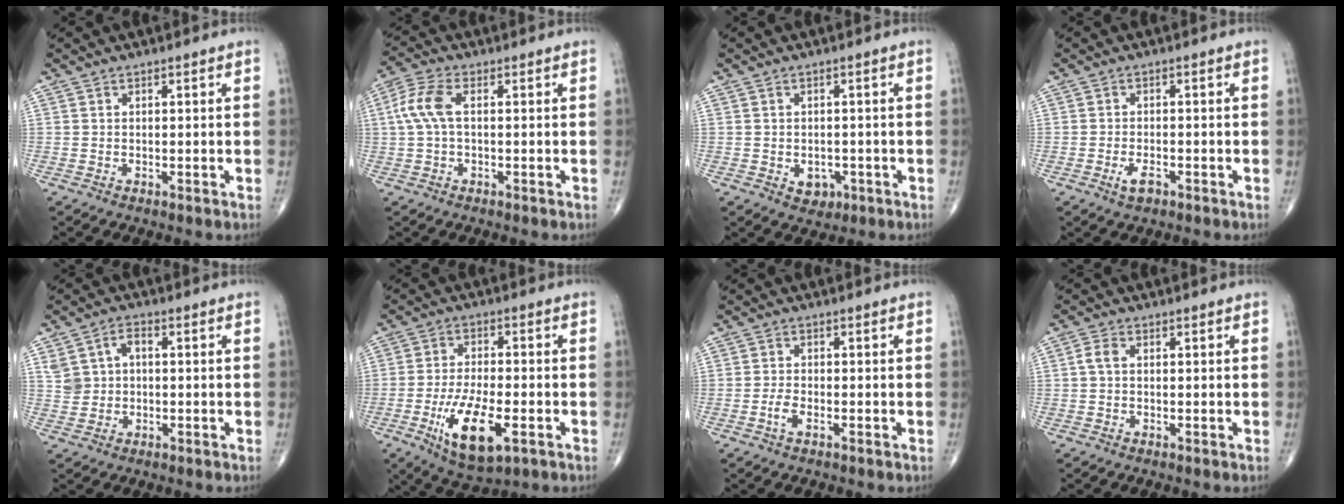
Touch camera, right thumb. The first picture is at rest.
{"total": 6.2, "force": [0.7, 2.8, 5.5], "torque": [-0.142, 0.017, 0.010]}
{"total": 3.3, "force": [-1.1, 2.5, 1.8], "torque": [-0.011, 0.003, -0.006]}
{"total": 2.7, "force": [-1.4, 1.2, 1.9], "torque": [-0.037, 0.001, -0.024]}
{"total": 5.3, "force": [0.8, 4.1, 3.3], "torque": [-0.047, 0.012, 0.017]}
{"total": 12.7, "force": [-4.5, 4.9, 10.8], "torque": [-0.195, 0.000, -0.071]}
{"total": 2.3, "force": [-1.0, 0.9, 1.9], "torque": [-0.043, 0.006, -0.020]}
{"total": 2.0, "force": [0.2, 1.2, 1.5], "torque": [-0.033, 0.005, 0.001]}